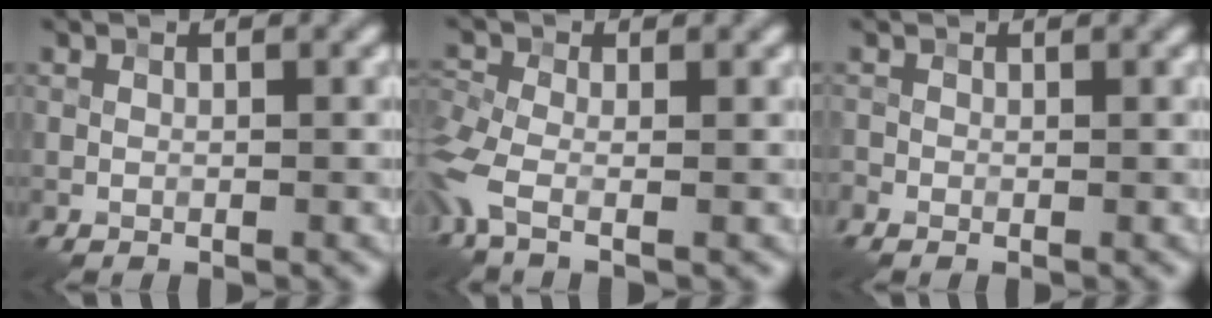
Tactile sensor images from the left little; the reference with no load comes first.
{"total": 4.6, "force": [-1.9, 1.9, 3.7], "torque": [-0.101, -0.017, -0.050]}
{"total": 0.7, "force": [-0.5, 0.5, 0.0], "torque": [-0.001, -0.002, -0.013]}